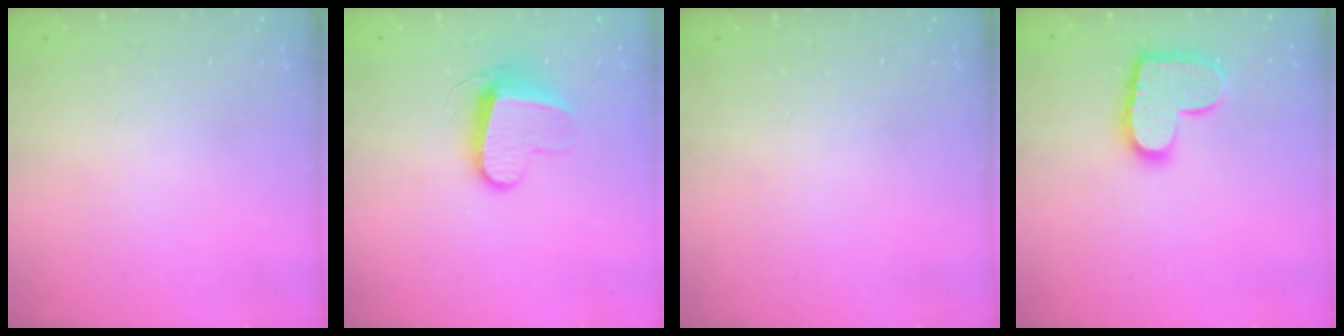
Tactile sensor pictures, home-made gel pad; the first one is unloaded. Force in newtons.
{"total": 9.7, "press": 9.7, "slide": 0.3}
{"total": 0.0}
{"total": 13.7, "press": 13.7, "slide": 0.6}